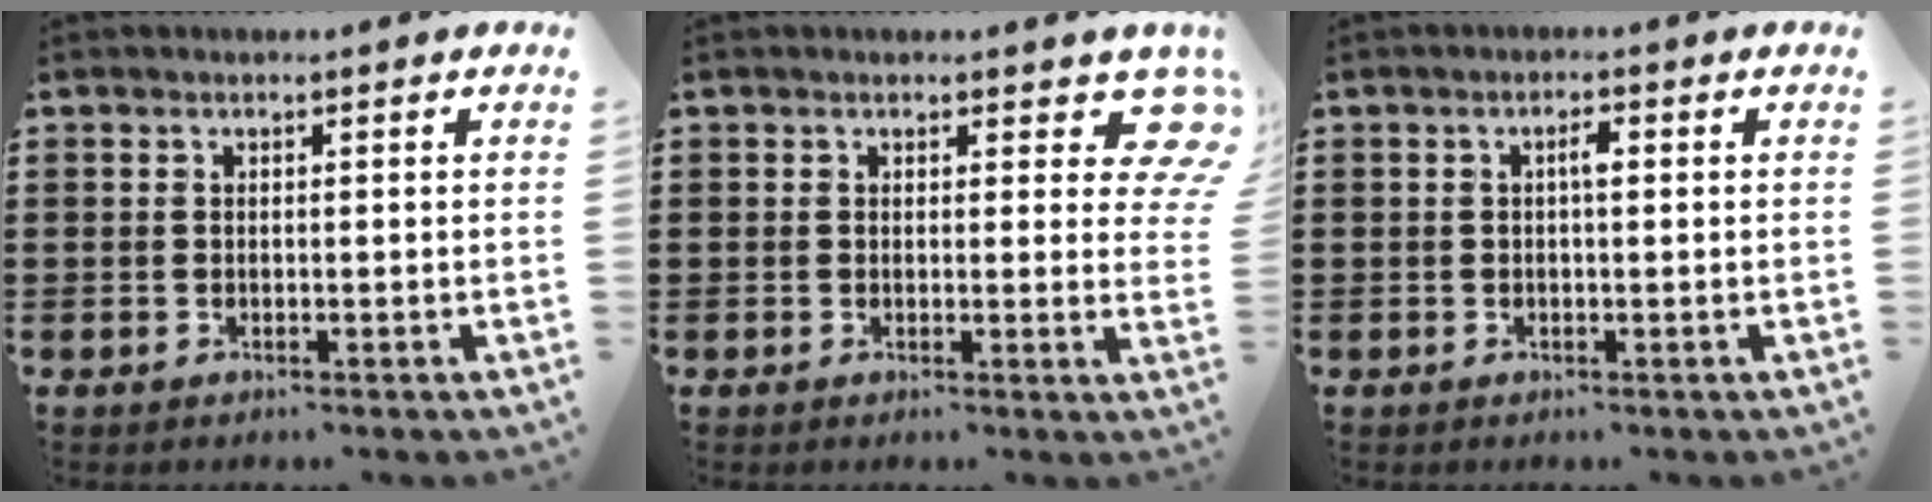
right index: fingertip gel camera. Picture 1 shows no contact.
{"total": 4.7, "force": [2.7, 2.2, 3.1], "torque": [-0.023, -0.011, 0.039]}
{"total": 1.9, "force": [0.1, 0.5, 1.8], "torque": [-0.035, 0.003, 0.000]}